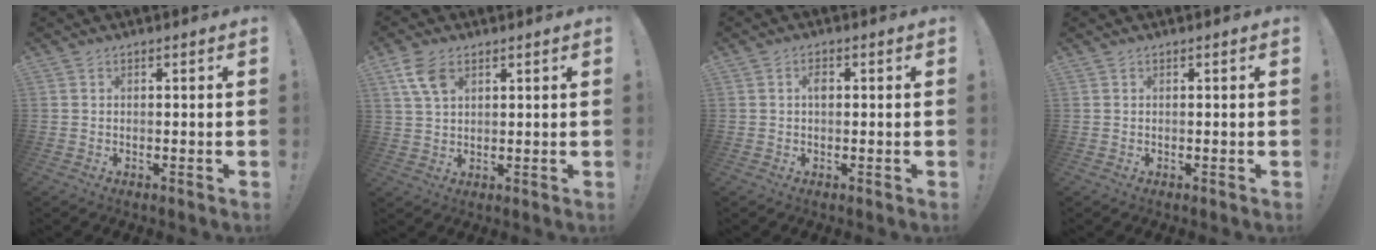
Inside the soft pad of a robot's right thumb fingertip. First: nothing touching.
{"total": 7.0, "force": [3.5, 4.1, 4.5], "torque": [-0.078, -0.007, 0.069]}
{"total": 1.9, "force": [0.2, 1.1, 1.5], "torque": [-0.017, 0.000, -0.002]}
{"total": 0.0}